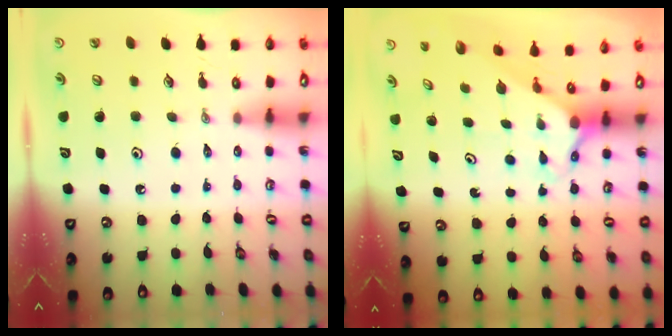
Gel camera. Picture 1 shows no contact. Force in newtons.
{"total": 2.2, "press": 2.2, "slide": 0.2}